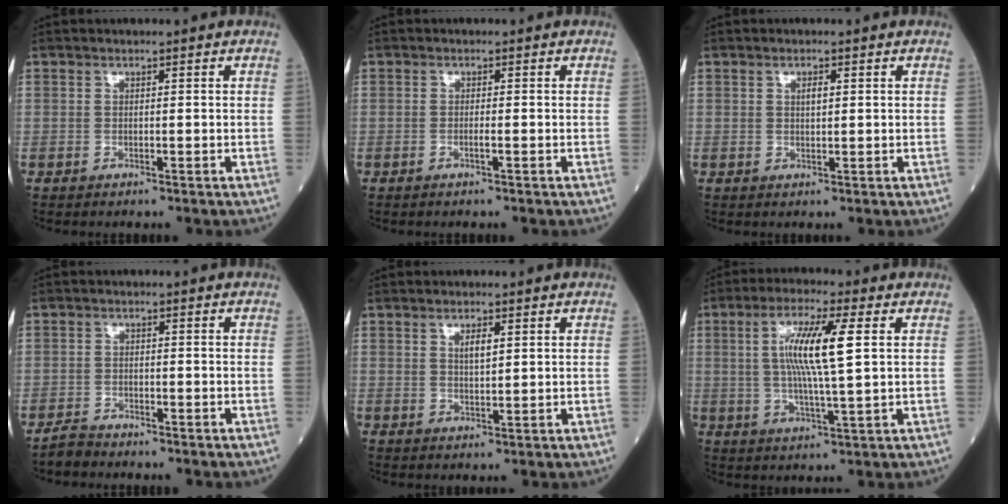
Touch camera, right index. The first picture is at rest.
{"total": 0.8, "force": [-0.3, -0.1, 0.7], "torque": [-0.014, 0.001, -0.005]}
{"total": 1.3, "force": [0.4, 0.4, 1.1], "torque": [-0.016, 0.001, 0.006]}
{"total": 2.1, "force": [-2.0, 0.5, 0.0], "torque": [0.000, -0.003, -0.038]}
{"total": 2.3, "force": [1.0, 0.6, 2.0], "torque": [-0.033, -0.002, 0.017]}
{"total": 10.1, "force": [2.0, 0.5, 9.9], "torque": [-0.193, 0.003, 0.034]}